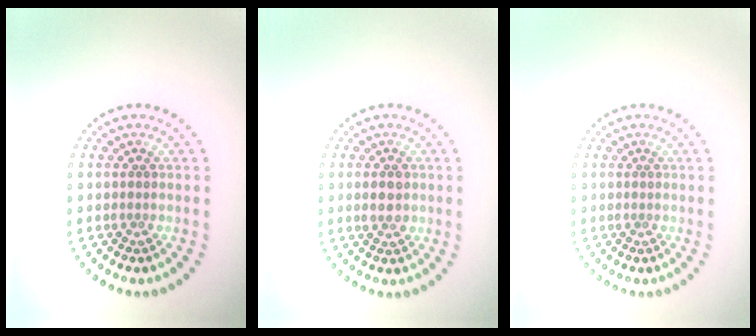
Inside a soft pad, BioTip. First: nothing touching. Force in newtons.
{"total": 1.8, "press": 1.8, "slide": 0.0}
{"total": 0.0}